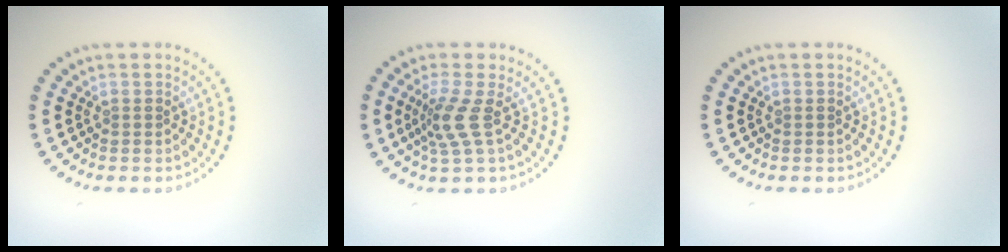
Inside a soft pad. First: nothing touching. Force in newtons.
{"total": 2.7, "press": 1.9, "slide": 1.9}
{"total": 0.0}